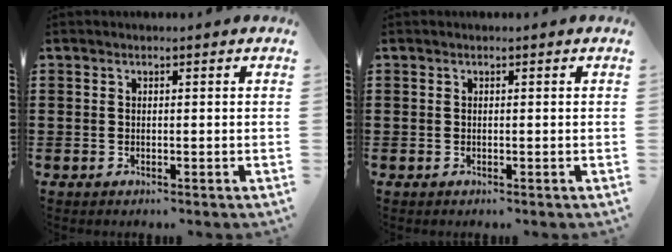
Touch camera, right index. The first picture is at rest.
{"total": 0.0}